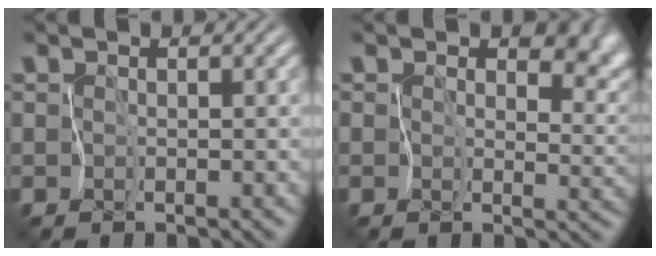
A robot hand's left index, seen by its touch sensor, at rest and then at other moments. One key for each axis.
{"total": 6.2, "fx": 2.4, "fy": 4.0, "fz": 4.1, "tx": -0.053, "ty": -0.014, "tz": 0.037}